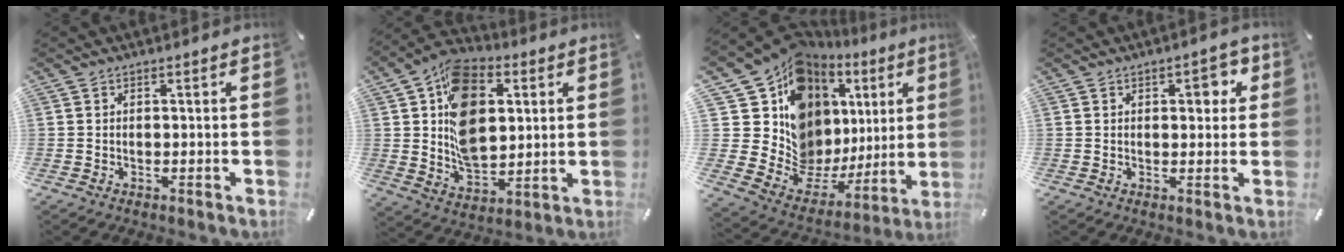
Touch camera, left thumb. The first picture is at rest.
{"total": 16.6, "force": [4.2, 11.6, 11.1], "torque": [-0.198, 0.000, 0.079]}
{"total": 14.3, "force": [6.8, 10.8, 6.4], "torque": [-0.105, -0.104, 0.133]}
{"total": 4.3, "force": [1.4, 2.6, 3.2], "torque": [-0.029, -0.007, 0.012]}